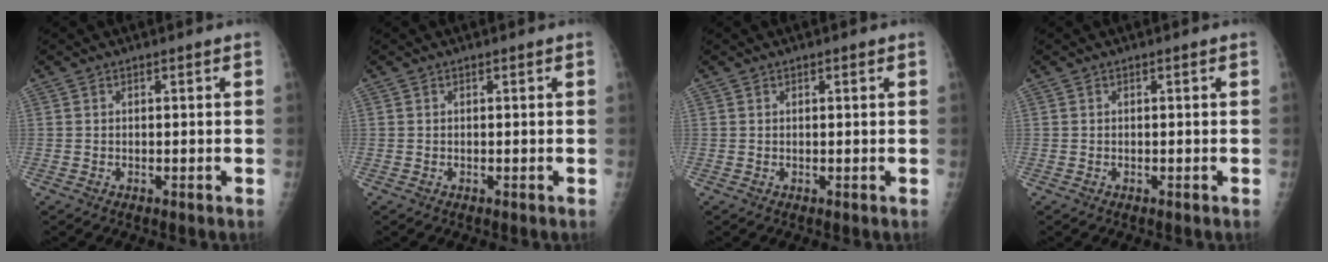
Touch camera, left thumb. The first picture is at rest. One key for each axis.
{"total": 0.0}
{"total": 0.6, "fx": 0.4, "fy": 0.2, "fz": 0.4, "tx": -0.004, "ty": -0.001, "tz": 0.005}
{"total": 0.0}